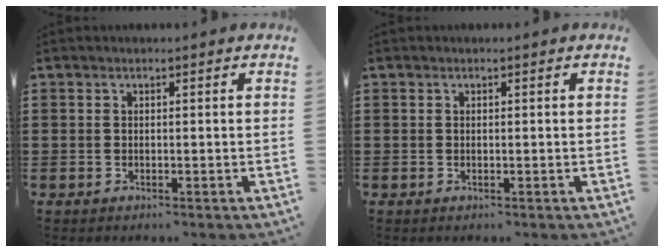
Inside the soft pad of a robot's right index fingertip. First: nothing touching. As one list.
[{"total": 0.0}]